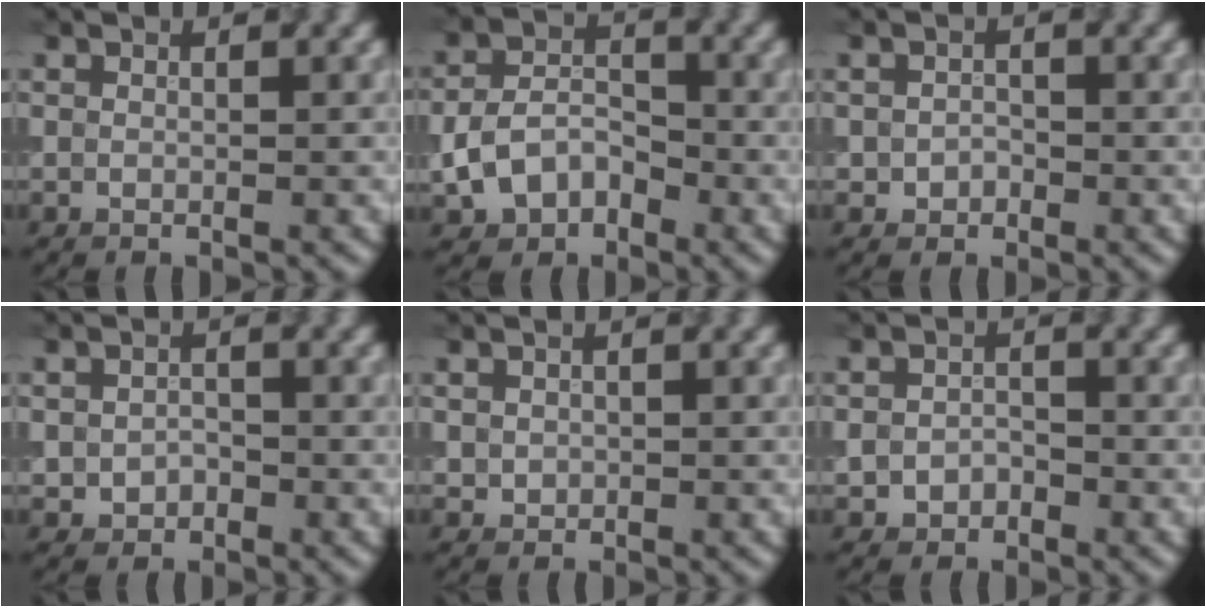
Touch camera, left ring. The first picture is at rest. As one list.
[{"total": 4.5, "force": [-1.8, 3.3, 2.6], "torque": [-0.051, 0.000, -0.035]}, {"total": 1.4, "force": [-0.4, 1.2, 0.6], "torque": [-0.006, -0.002, -0.011]}, {"total": 1.8, "force": [-0.4, 1.5, 0.9], "torque": [-0.015, -0.004, -0.011]}, {"total": 1.0, "force": [0.1, 1.0, 0.3], "torque": [-0.002, -0.004, 0.003]}, {"total": 1.9, "force": [-0.8, 1.5, 0.9], "torque": [-0.016, -0.002, -0.017]}]